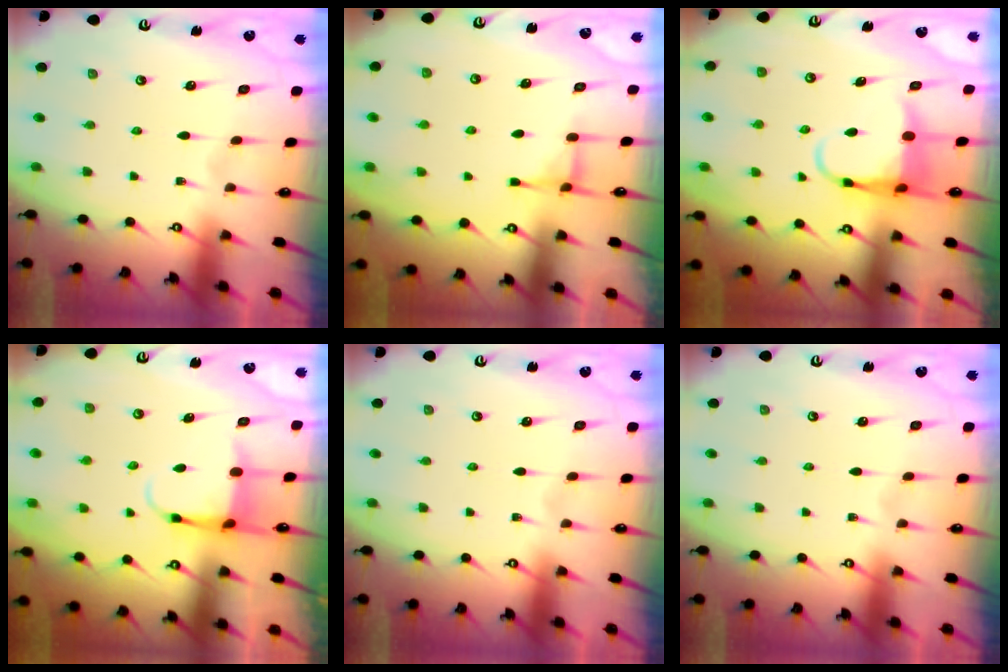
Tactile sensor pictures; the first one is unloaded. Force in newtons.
{"total": 3.6, "press": 3.5, "slide": 0.5}
{"total": 6.1, "press": 6.0, "slide": 0.9}
{"total": 4.2, "press": 4.1, "slide": 0.6}
{"total": 0.0}
{"total": 0.0}